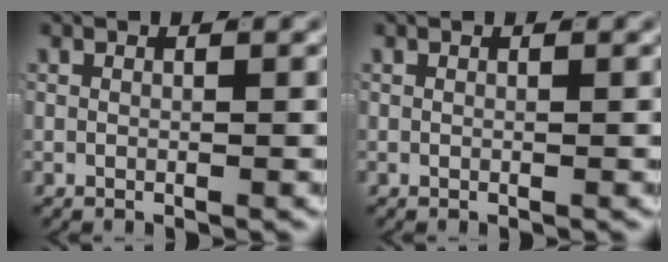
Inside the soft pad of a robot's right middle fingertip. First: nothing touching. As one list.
[{"total": 0.0}]